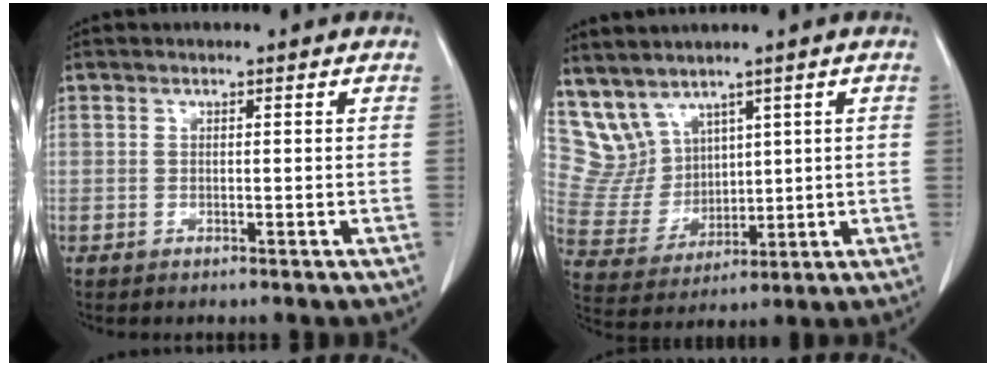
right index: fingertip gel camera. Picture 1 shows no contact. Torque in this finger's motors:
{"motor_torque": [-0.39, 0.49, -0.12, -0.03]}